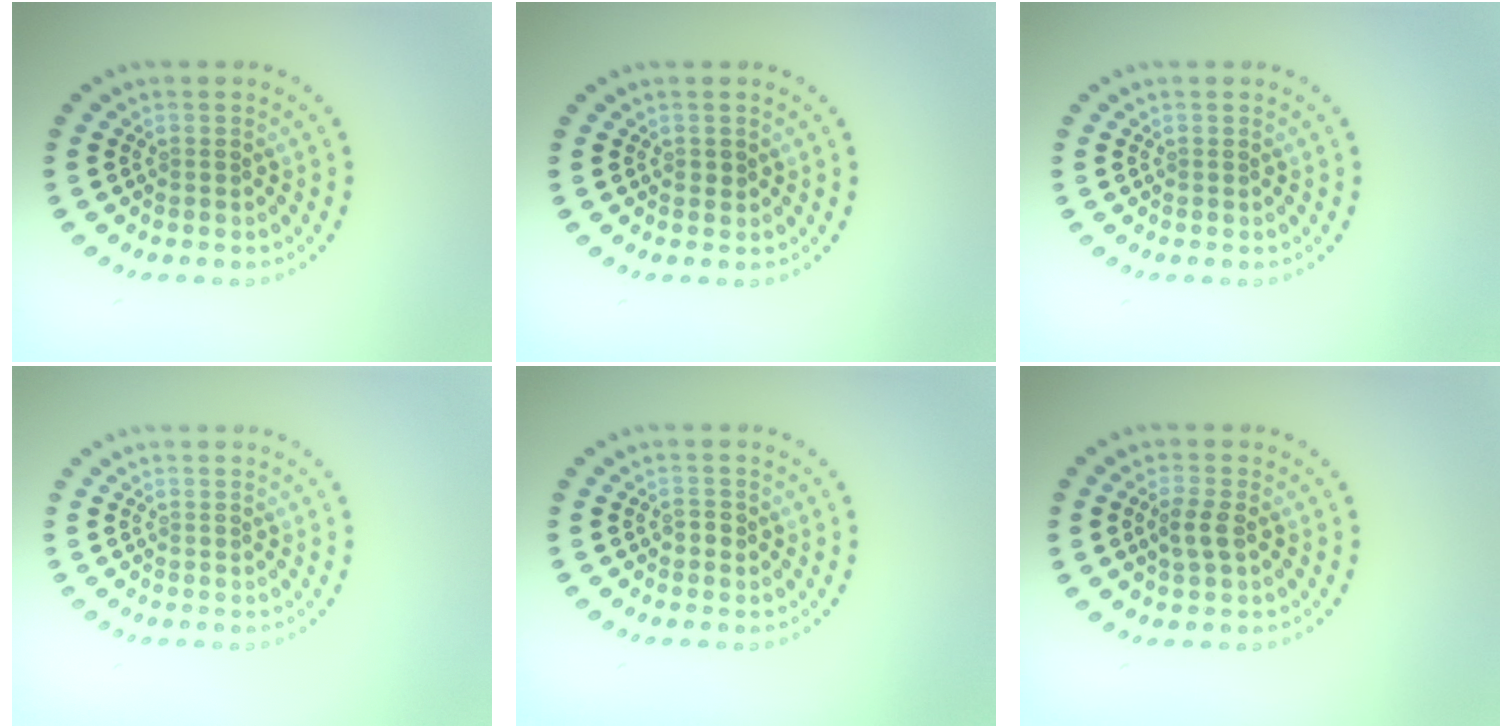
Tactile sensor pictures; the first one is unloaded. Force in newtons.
{"total": 0.7, "press": 0.6, "slide": 0.1}
{"total": 0.0}
{"total": 0.0}
{"total": 1.0, "press": 1.0, "slide": 0.3}
{"total": 2.2, "press": 2.1, "slide": 0.4}